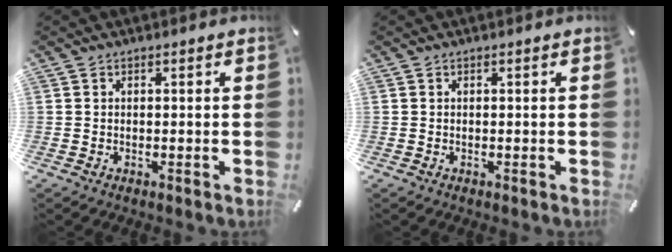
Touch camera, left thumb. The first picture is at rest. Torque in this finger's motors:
{"motor_torque": [0.11, 0.27, 0.18, -0.19, 0.00]}